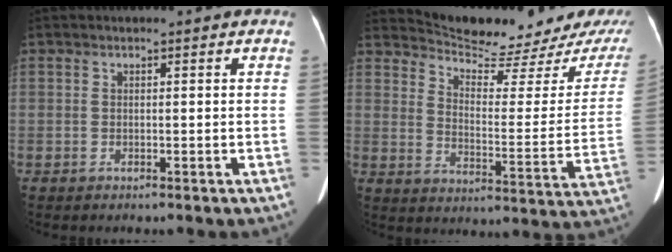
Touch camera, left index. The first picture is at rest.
{"total": 16.3, "force": [15.4, 0.9, 5.5], "torque": [-0.079, -0.070, 0.205]}